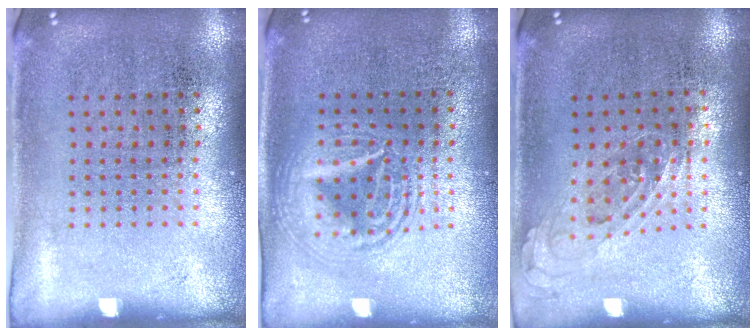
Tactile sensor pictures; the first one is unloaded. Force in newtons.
{"total": 2.8, "press": 2.8, "slide": 0.4}
{"total": 0.8, "press": 0.7, "slide": 0.3}